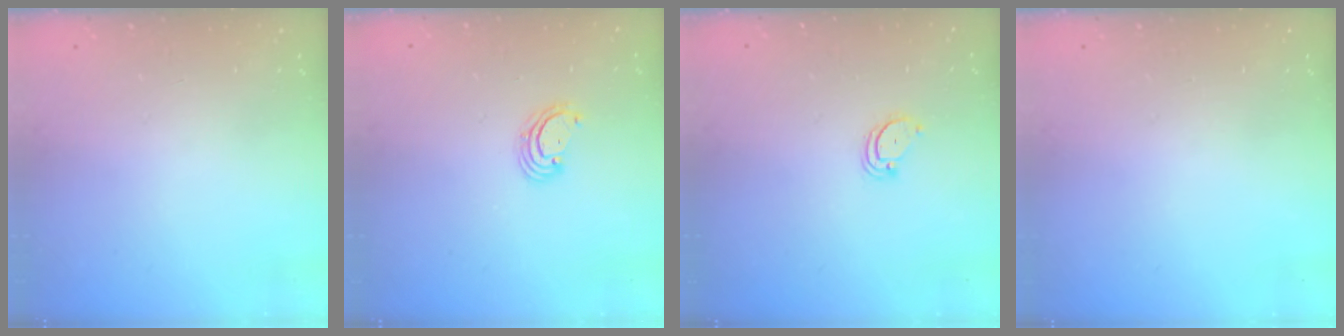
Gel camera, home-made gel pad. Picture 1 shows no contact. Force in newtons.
{"total": 2.6, "press": 2.6, "slide": 0.2}
{"total": 3.0, "press": 3.0, "slide": 0.2}
{"total": 0.0}